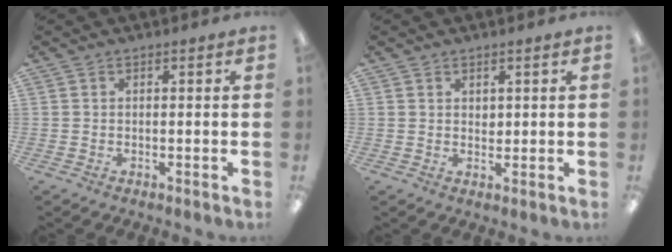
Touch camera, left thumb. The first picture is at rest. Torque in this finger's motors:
{"motor_torque": [0.04, -0.12, -0.28, 0.02, 0.00]}